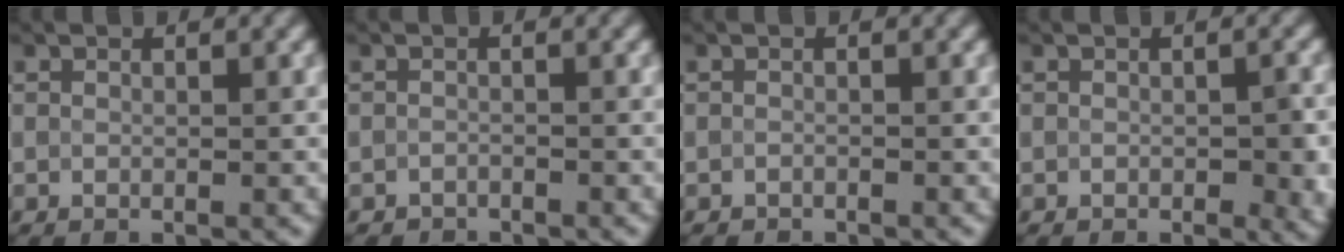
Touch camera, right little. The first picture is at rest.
{"total": 1.4, "force": [-1.2, -0.4, -0.7], "torque": [0.007, -0.001, -0.010]}
{"total": 1.1, "force": [-0.9, -0.4, -0.6], "torque": [0.007, -0.001, -0.007]}
{"total": 1.6, "force": [-0.7, 0.3, 1.4], "torque": [-0.024, -0.003, 0.005]}